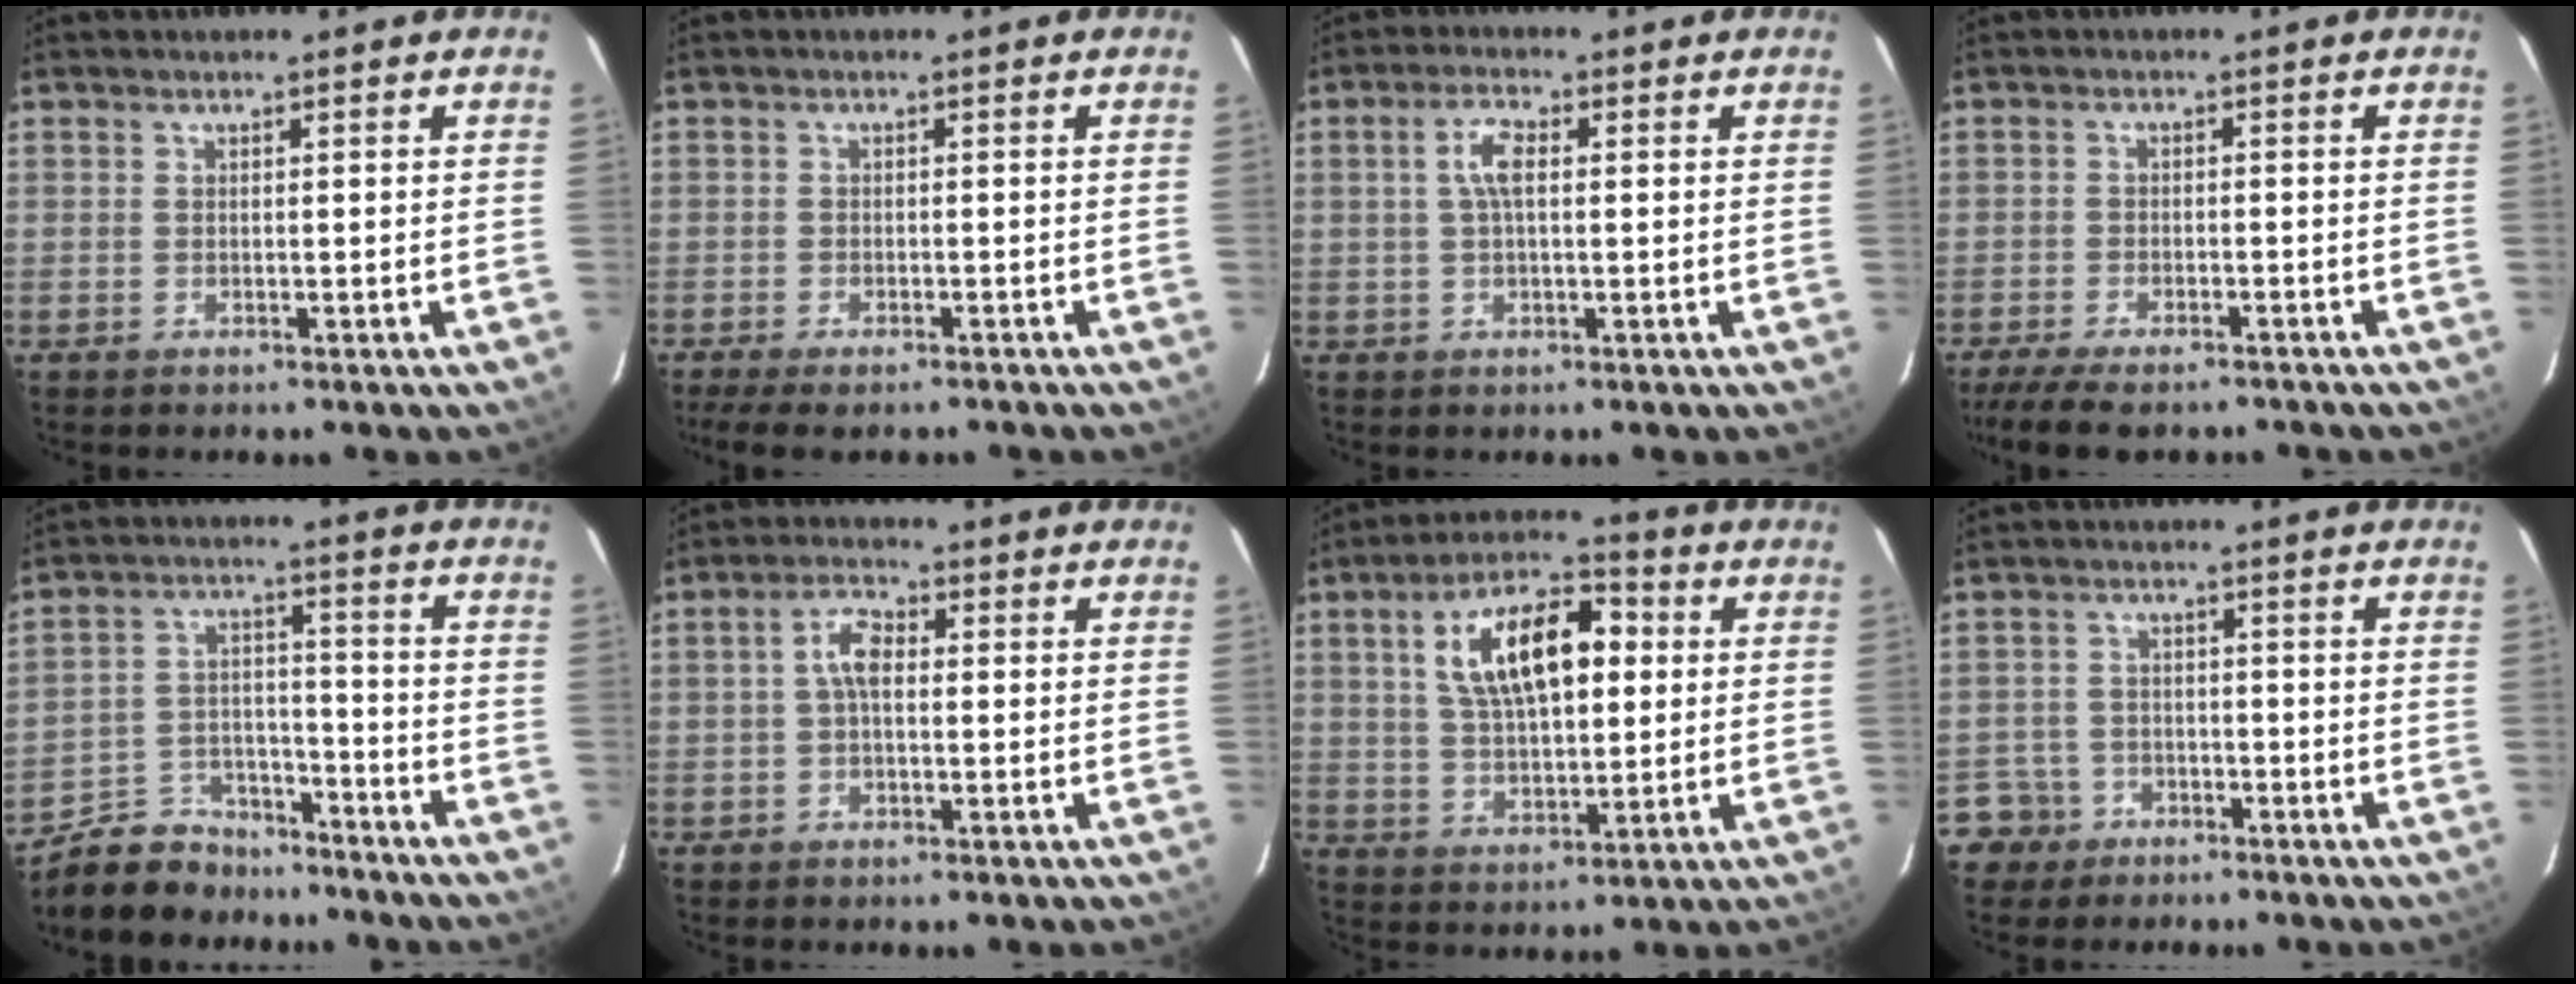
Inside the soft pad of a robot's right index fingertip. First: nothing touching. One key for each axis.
{"total": 7.5, "fx": -6.1, "fy": 2.0, "fz": 3.9, "tx": -0.094, "ty": -0.029, "tz": -0.101}
{"total": 4.1, "fx": 0.7, "fy": 1.5, "fz": 3.8, "tx": -0.078, "ty": 0.009, "tz": 0.013}
{"total": 10.4, "fx": -8.7, "fy": 2.7, "fz": 5.1, "tx": -0.118, "ty": -0.029, "tz": -0.145}
{"total": 11.2, "fx": -9.5, "fy": 5.5, "fz": 2.4, "tx": -0.072, "ty": 0.022, "tz": -0.150}
{"total": 4.3, "fx": 0.2, "fy": 2.2, "fz": 3.7, "tx": -0.074, "ty": 0.014, "tz": 0.003}
{"total": 15.2, "fx": 3.8, "fy": 7.2, "fz": 12.8, "tx": -0.225, "ty": 0.029, "tz": 0.067}
{"total": 4.8, "fx": -2.7, "fy": 4.0, "fz": -0.2, "tx": -0.004, "ty": 0.026, "tz": -0.050}